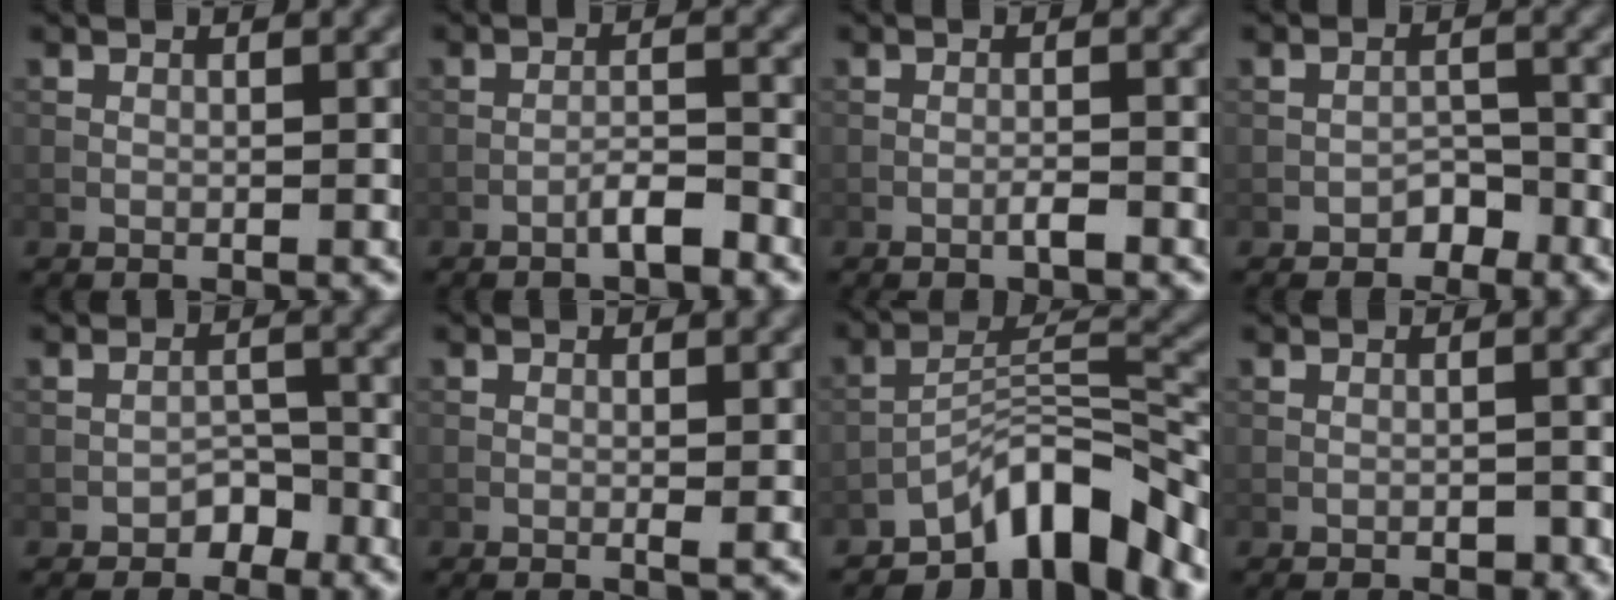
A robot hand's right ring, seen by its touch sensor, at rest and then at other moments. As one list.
[{"total": 2.2, "force": [-1.6, 0.3, 1.5], "torque": [-0.024, 0.009, -0.030]}, {"total": 1.1, "force": [-0.7, 0.0, 0.8], "torque": [-0.014, 0.004, -0.015]}, {"total": 1.8, "force": [-1.4, 1.1, 0.6], "torque": [-0.002, 0.008, -0.024]}, {"total": 2.1, "force": [-1.5, 1.3, 0.6], "torque": [0.000, 0.009, -0.025]}, {"total": 0.5, "force": [-0.1, 0.2, 0.5], "torque": [-0.011, -0.004, -0.003]}, {"total": 7.8, "force": [-6.0, 2.3, 4.4], "torque": [-0.054, 0.011, -0.109]}, {"total": 0.9, "force": [-0.6, 0.5, 0.5], "torque": [-0.006, 0.001, -0.010]}]